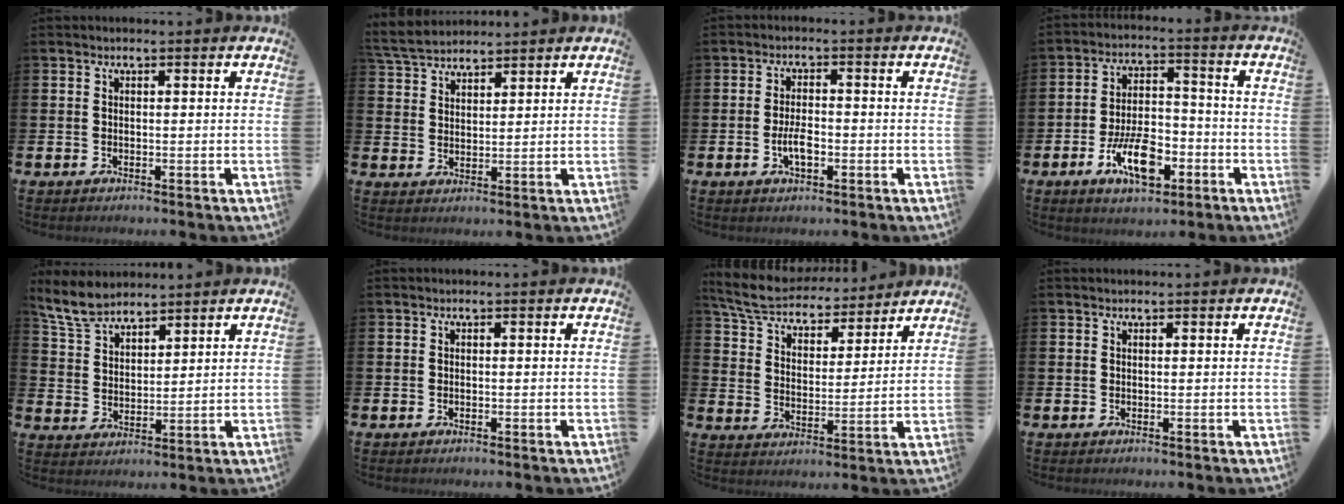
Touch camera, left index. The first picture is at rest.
{"total": 4.5, "force": [4.4, 1.0, 0.5], "torque": [-0.027, -0.015, 0.081]}
{"total": 3.3, "force": [-0.9, 1.4, 2.8], "torque": [-0.037, -0.002, -0.021]}
{"total": 8.9, "force": [-3.8, 4.3, 6.8], "torque": [-0.117, 0.004, -0.068]}
{"total": 8.2, "force": [7.5, 2.4, 2.4], "torque": [-0.076, -0.026, 0.141]}
{"total": 0.0}
{"total": 7.4, "force": [6.9, 2.0, 1.5], "torque": [-0.065, -0.046, 0.123]}
{"total": 0.0}